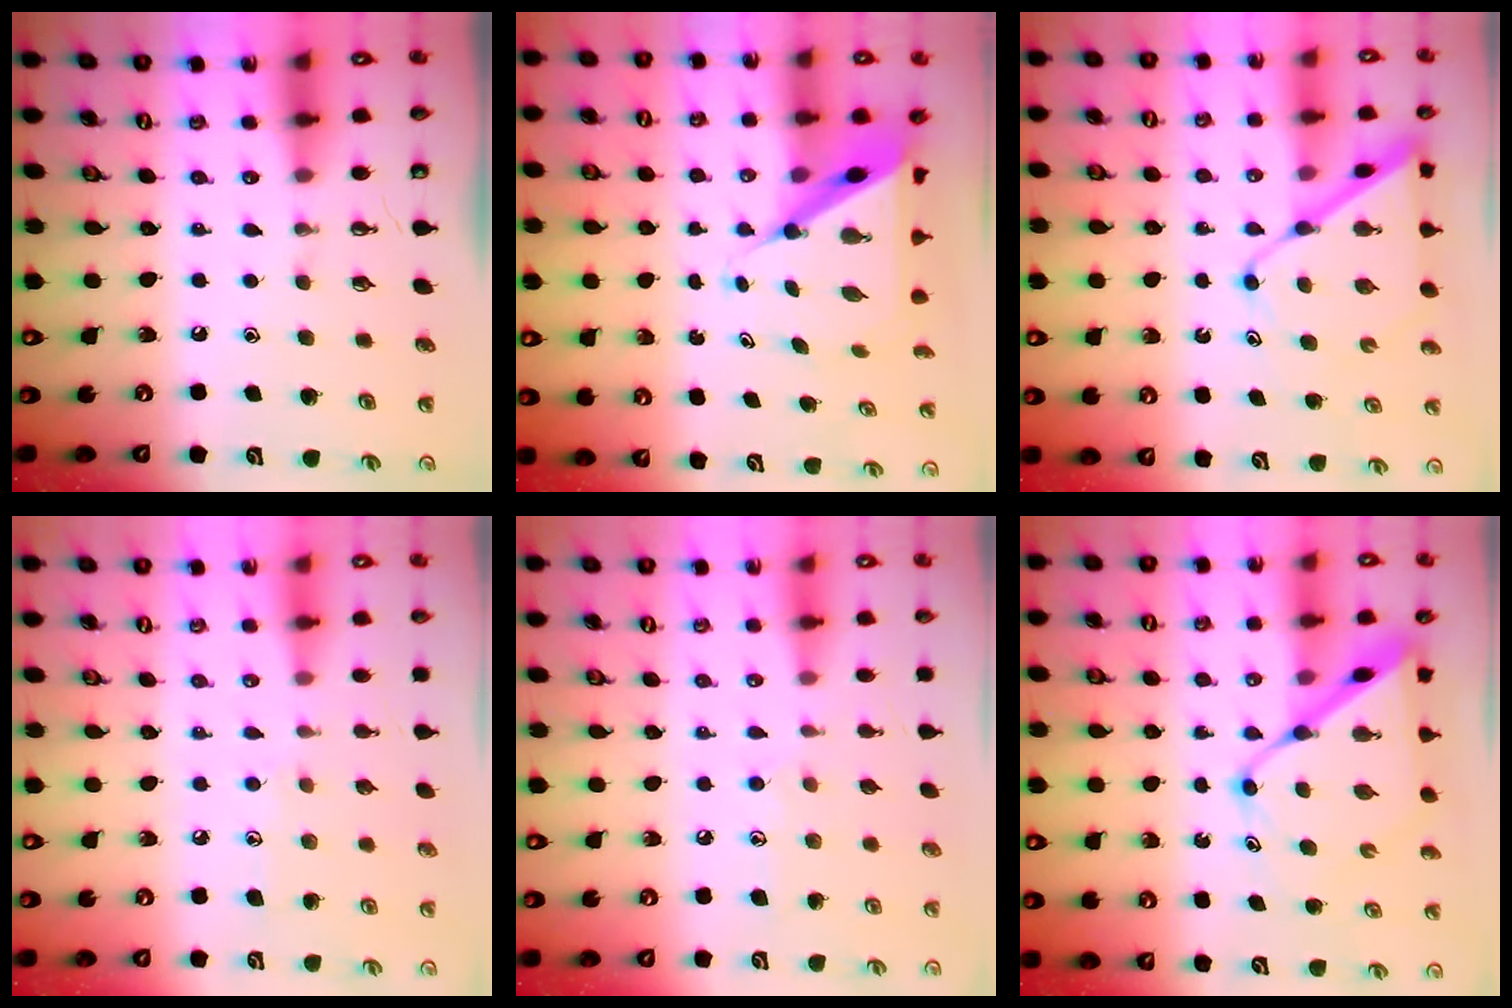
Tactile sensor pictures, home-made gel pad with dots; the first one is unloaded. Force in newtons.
{"total": 9.3, "press": 9.3, "slide": 0.8}
{"total": 11.0, "press": 10.9, "slide": 0.9}
{"total": 7.0, "press": 6.9, "slide": 0.6}
{"total": 7.1, "press": 7.1, "slide": 0.7}
{"total": 13.8, "press": 13.7, "slide": 1.4}